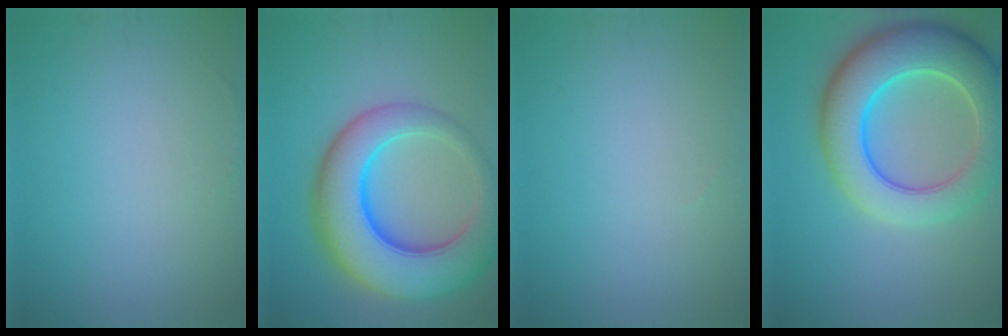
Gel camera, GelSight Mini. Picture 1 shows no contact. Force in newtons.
{"total": 11.2, "press": 11.1, "slide": 0.5}
{"total": 0.0}
{"total": 10.2, "press": 10.2, "slide": 0.6}